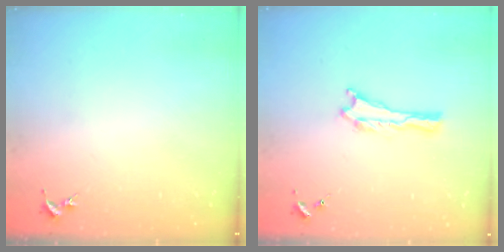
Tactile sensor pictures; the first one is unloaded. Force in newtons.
{"total": 0.0}